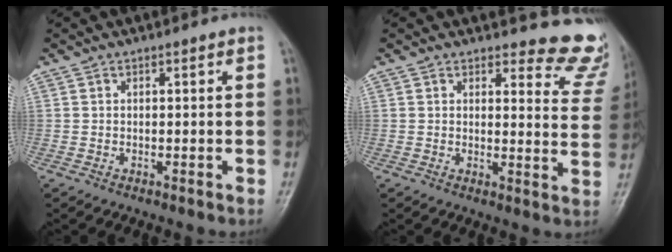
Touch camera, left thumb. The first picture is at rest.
{"total": 10.5, "force": [10.0, 2.9, 0.9], "torque": [0.036, -0.103, 0.079]}